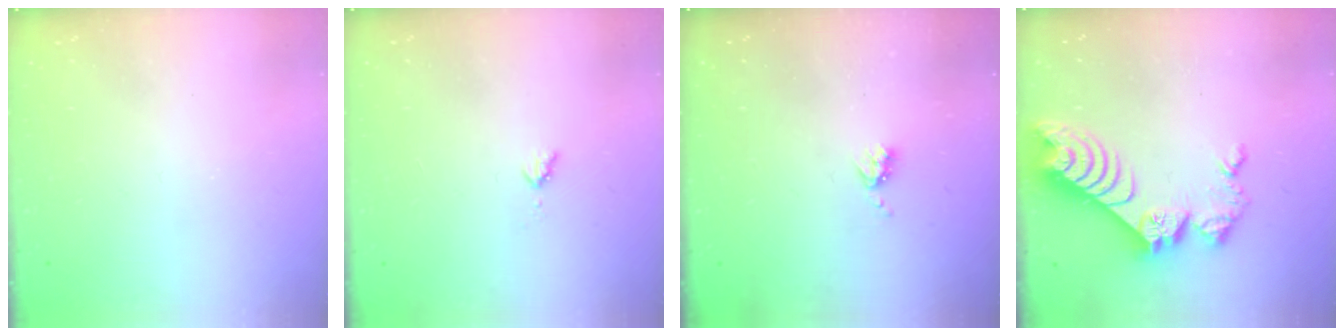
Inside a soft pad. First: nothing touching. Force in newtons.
{"total": 2.8, "press": 2.8, "slide": 0.4}
{"total": 4.0, "press": 3.9, "slide": 0.6}
{"total": 9.9, "press": 9.9, "slide": 0.8}